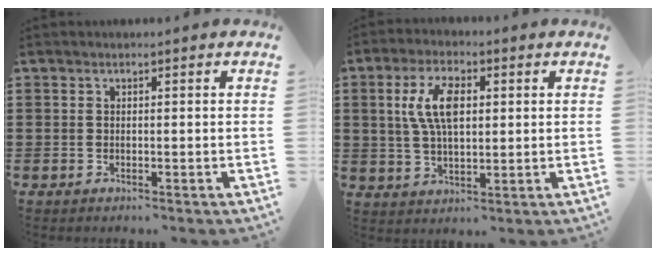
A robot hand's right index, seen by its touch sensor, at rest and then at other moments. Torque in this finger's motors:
{"motor_torque": [0.76, -0.37, 0.40, 0.21]}